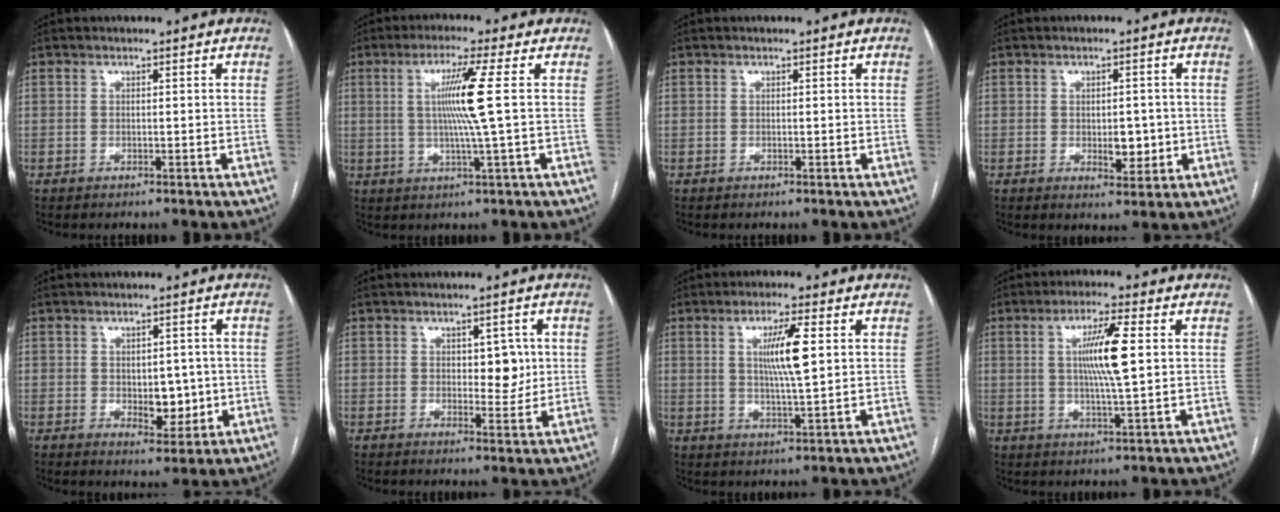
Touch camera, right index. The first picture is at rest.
{"total": 7.7, "force": [1.0, -1.8, 7.4], "torque": [-0.142, -0.002, 0.024]}
{"total": 0.0}
{"total": 4.4, "force": [-0.5, 2.3, 3.7], "torque": [-0.045, -0.002, 0.001]}
{"total": 5.8, "force": [-0.3, 3.3, 4.8], "torque": [-0.057, 0.000, 0.006]}
{"total": 4.6, "force": [0.9, 2.3, 3.8], "torque": [-0.044, 0.000, 0.014]}
{"total": 7.1, "force": [1.7, 0.3, 6.9], "torque": [-0.125, -0.003, 0.030]}
{"total": 8.3, "force": [1.4, 0.3, 8.1], "torque": [-0.150, 0.000, 0.024]}